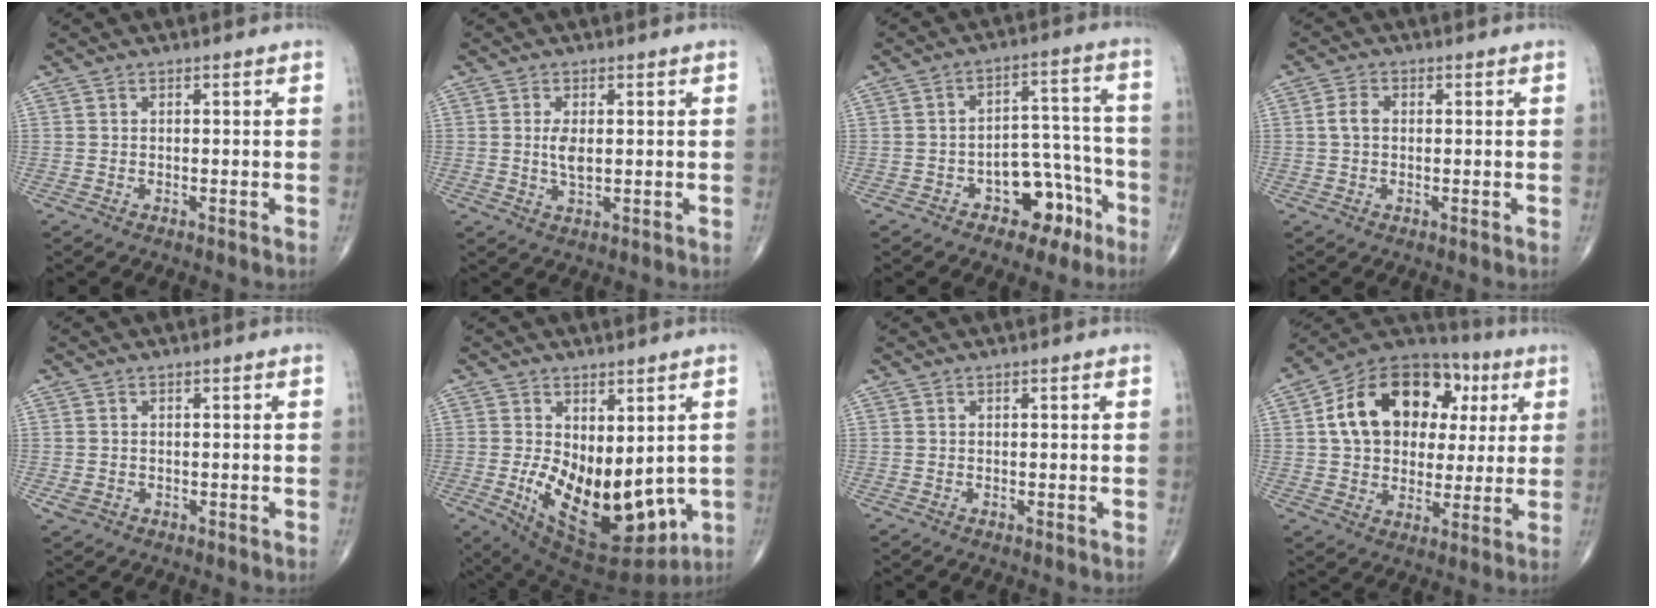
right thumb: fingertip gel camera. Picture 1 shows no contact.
{"total": 3.4, "force": [0.3, 1.5, 3.1], "torque": [-0.061, -0.008, 0.007]}
{"total": 10.4, "force": [-5.4, 6.4, 6.2], "torque": [-0.045, 0.061, -0.073]}
{"total": 2.9, "force": [0.2, 2.0, 2.1], "torque": [-0.043, 0.008, -0.001]}
{"total": 1.8, "force": [-0.4, 1.5, 0.9], "torque": [-0.018, 0.002, -0.001]}
{"total": 18.4, "force": [-1.8, 10.1, 15.2], "torque": [-0.226, -0.033, 0.005]}
{"total": 0.0}
{"total": 21.1, "force": [5.0, 14.9, 14.1], "torque": [-0.198, 0.021, 0.078]}